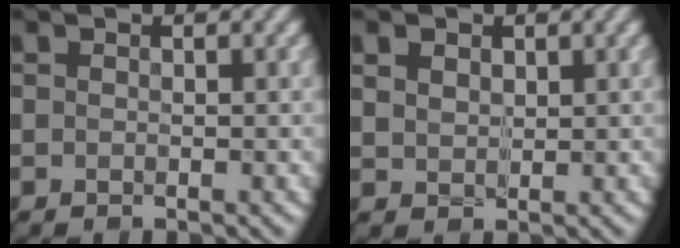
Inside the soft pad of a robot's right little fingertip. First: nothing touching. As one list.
[{"total": 2.0, "force": [1.0, 1.5, 0.9], "torque": [-0.029, -0.001, 0.019]}]